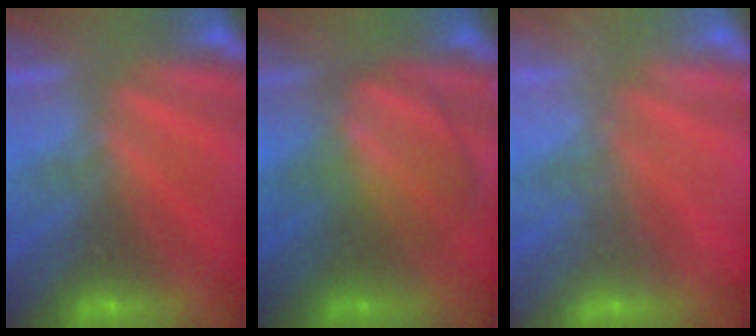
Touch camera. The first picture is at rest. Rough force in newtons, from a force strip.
{"total": 3.0}
{"total": 2.4}